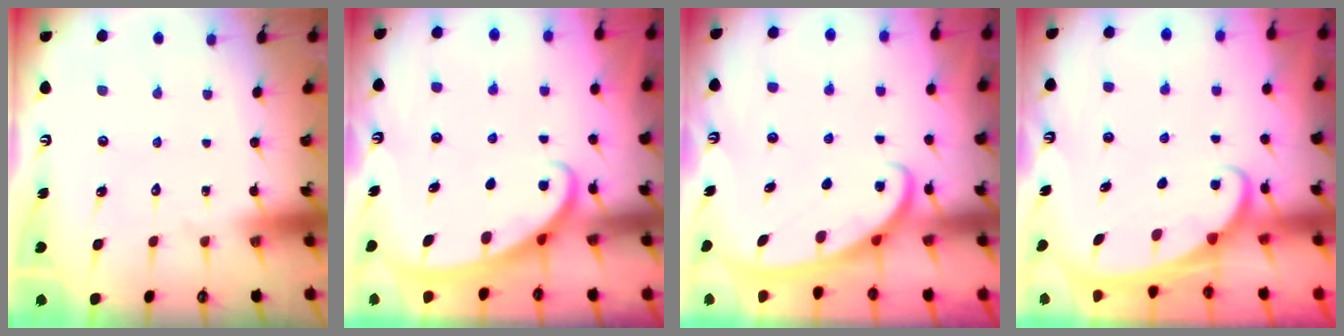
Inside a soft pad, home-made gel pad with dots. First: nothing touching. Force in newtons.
{"total": 2.6, "press": 2.6, "slide": 0.4}
{"total": 2.7, "press": 2.7, "slide": 0.4}
{"total": 2.5, "press": 2.5, "slide": 0.4}